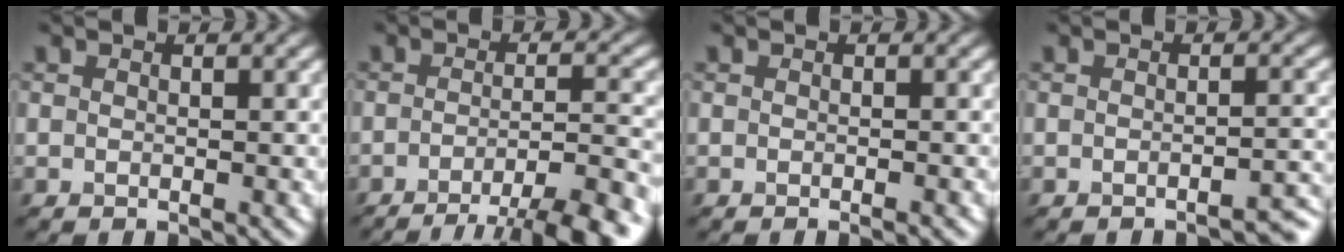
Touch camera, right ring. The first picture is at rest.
{"total": 8.1, "force": [-6.2, 0.8, 5.1], "torque": [-0.095, 0.011, -0.066]}
{"total": 0.7, "force": [-0.5, 0.2, 0.4], "torque": [-0.001, 0.000, -0.007]}
{"total": 3.1, "force": [-3.0, -0.6, 0.5], "torque": [-0.025, 0.004, -0.020]}